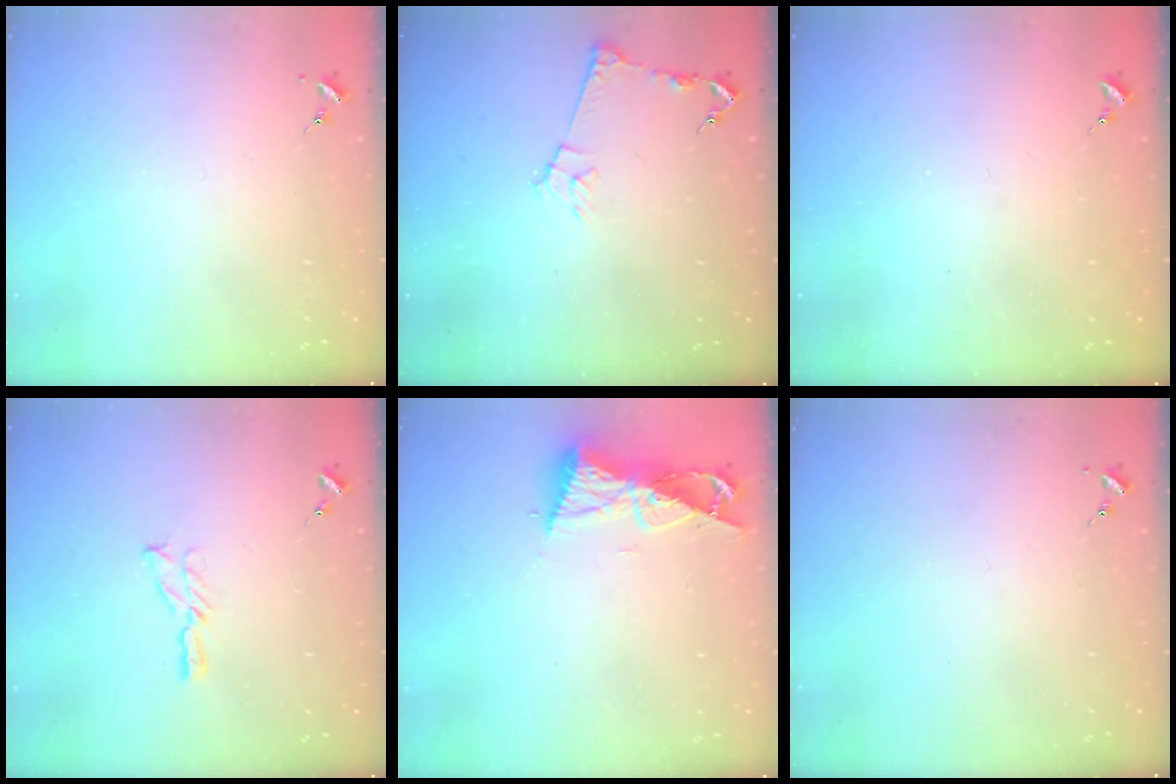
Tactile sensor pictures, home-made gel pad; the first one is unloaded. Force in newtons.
{"total": 8.3, "press": 8.3, "slide": 0.8}
{"total": 0.0}
{"total": 4.4, "press": 4.3, "slide": 0.4}
{"total": 9.5, "press": 9.5, "slide": 0.8}
{"total": 0.0}